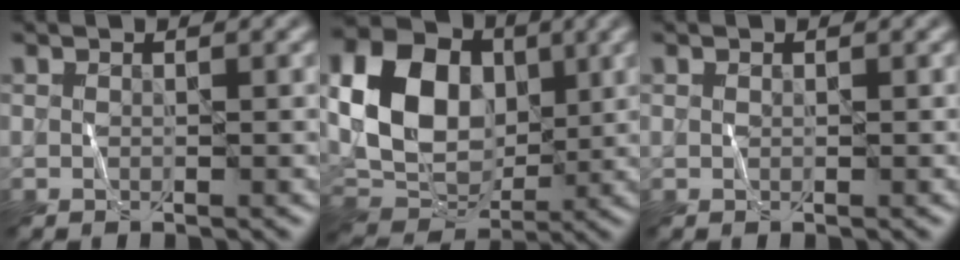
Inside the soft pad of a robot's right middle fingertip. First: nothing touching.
{"total": 11.7, "force": [1.6, 8.6, 7.8], "torque": [-0.163, 0.003, 0.027]}
{"total": 0.0}